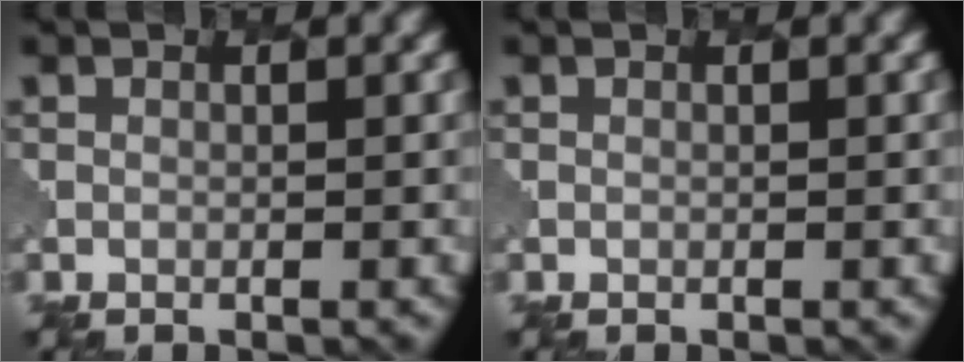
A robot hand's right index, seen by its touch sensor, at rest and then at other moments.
{"total": 0.0}